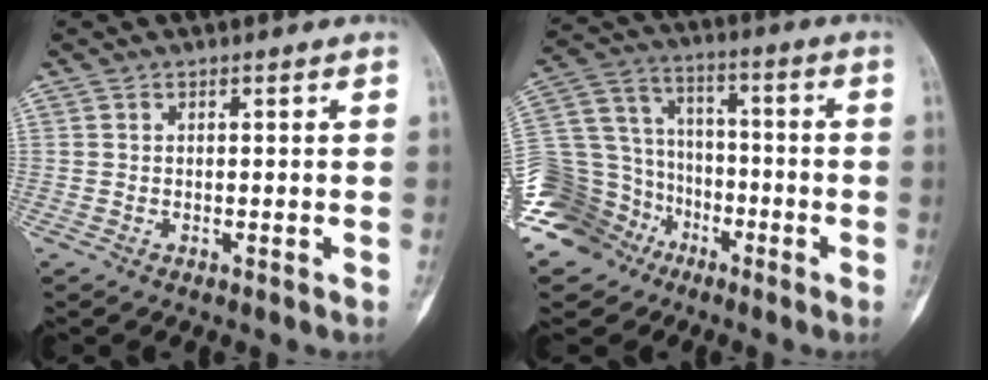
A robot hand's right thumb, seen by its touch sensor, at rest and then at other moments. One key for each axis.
{"total": 21.0, "fx": -10.9, "fy": 16.2, "fz": 7.7, "tx": -0.165, "ty": 0.080, "tz": -0.189}